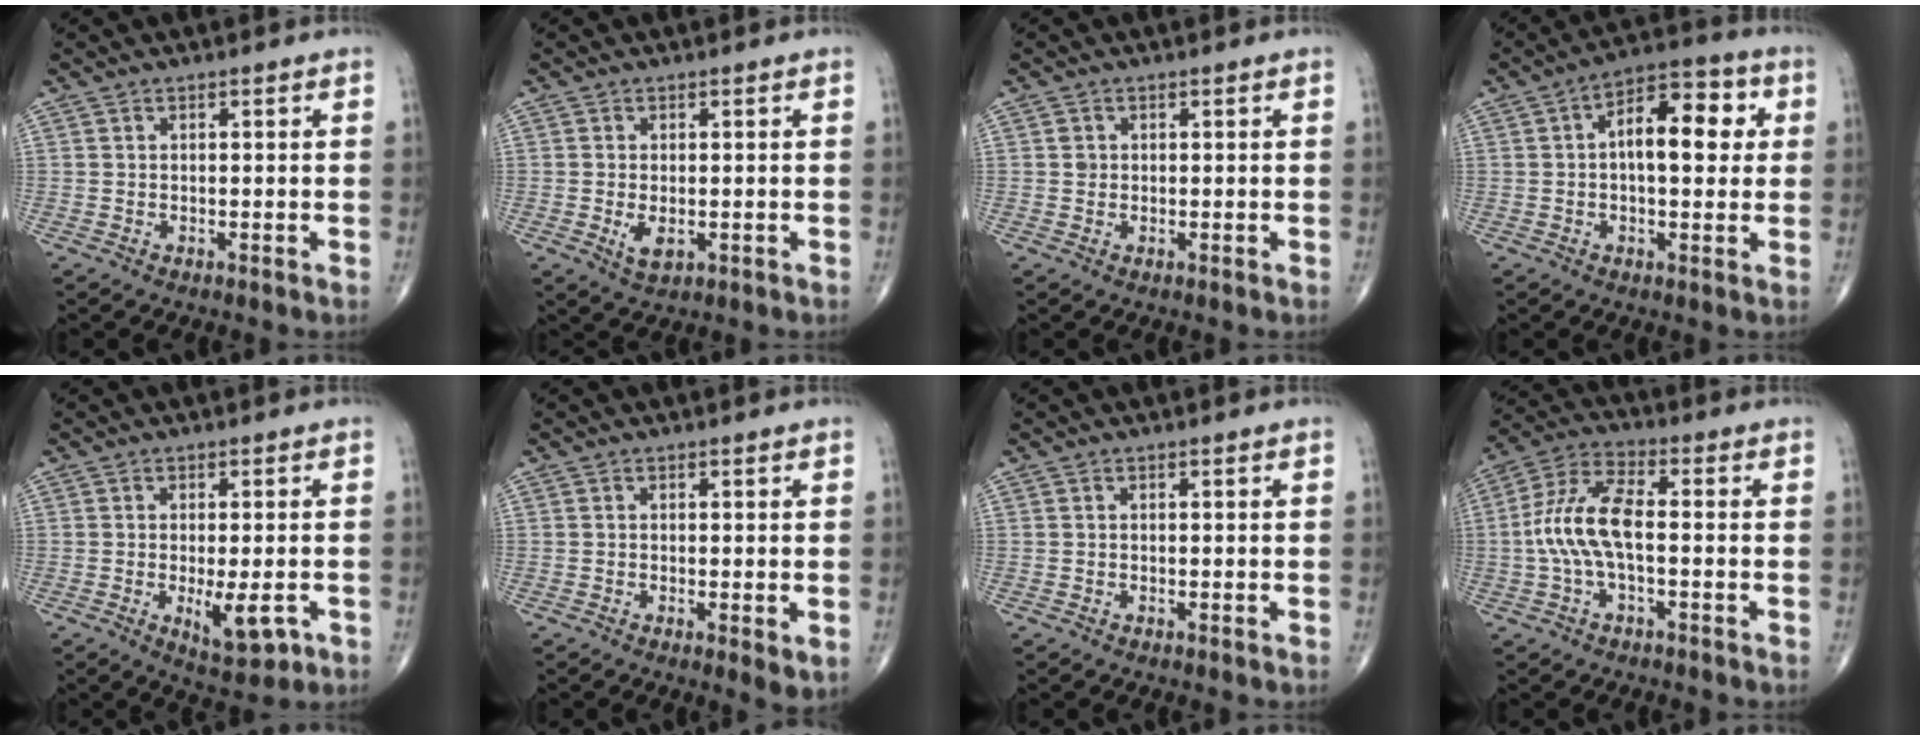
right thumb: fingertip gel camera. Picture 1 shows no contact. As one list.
[{"total": 3.2, "force": [-0.6, 1.7, 2.7], "torque": [-0.048, -0.008, -0.005]}, {"total": 1.0, "force": [0.2, 0.9, 0.3], "torque": [-0.001, 0.001, 0.003]}, {"total": 12.2, "force": [1.8, 6.1, 10.4], "torque": [-0.132, 0.022, 0.018]}, {"total": 7.1, "force": [-2.1, 2.5, 6.3], "torque": [-0.088, -0.014, -0.023]}, {"total": 2.9, "force": [-0.4, 0.7, 2.8], "torque": [-0.049, -0.012, -0.009]}, {"total": 0.0}, {"total": 10.6, "force": [-1.0, 4.3, 9.6], "torque": [-0.216, 0.035, -0.024]}]